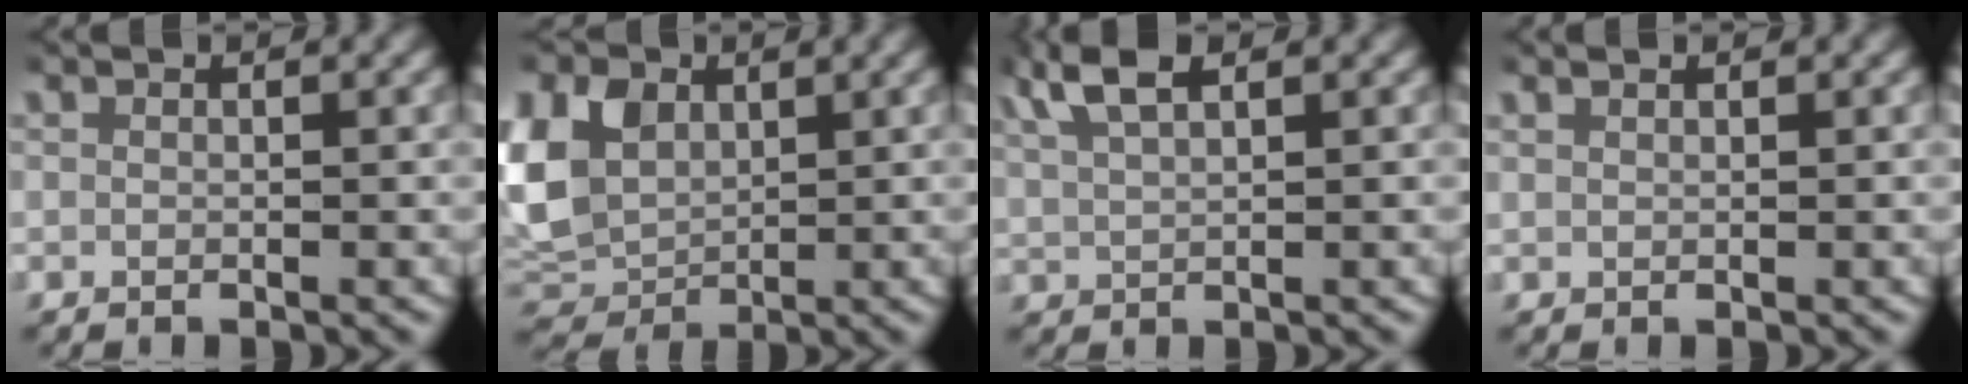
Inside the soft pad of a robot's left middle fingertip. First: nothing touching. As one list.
[{"total": 8.3, "force": [1.2, 7.1, 4.0], "torque": [-0.112, -0.022, 0.030]}, {"total": 3.9, "force": [2.9, 1.3, 2.4], "torque": [-0.058, 0.006, 0.054]}, {"total": 1.1, "force": [1.0, 0.2, 0.3], "torque": [-0.001, 0.002, 0.017]}]